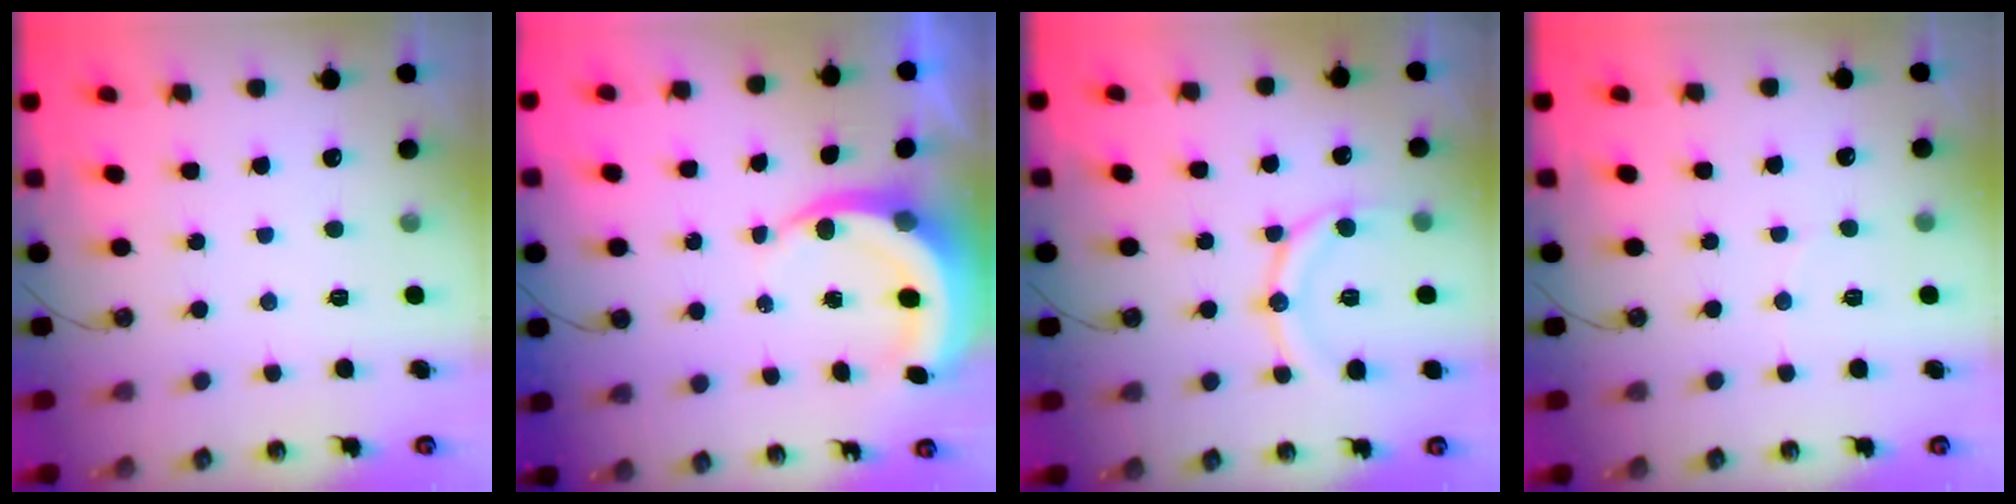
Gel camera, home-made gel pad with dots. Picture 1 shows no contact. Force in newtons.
{"total": 6.2, "press": 6.2, "slide": 0.9}
{"total": 12.6, "press": 12.5, "slide": 1.4}
{"total": 2.7, "press": 2.7, "slide": 0.3}